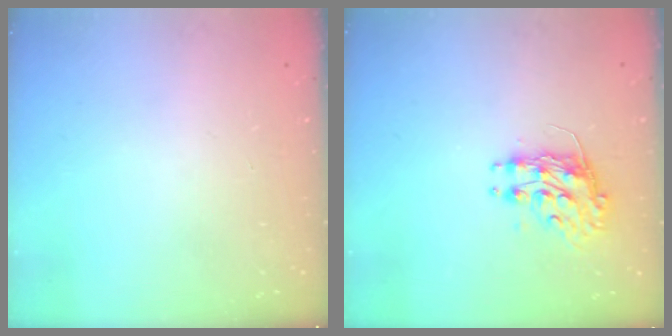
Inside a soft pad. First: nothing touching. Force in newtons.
{"total": 8.7, "press": 8.7, "slide": 0.5}